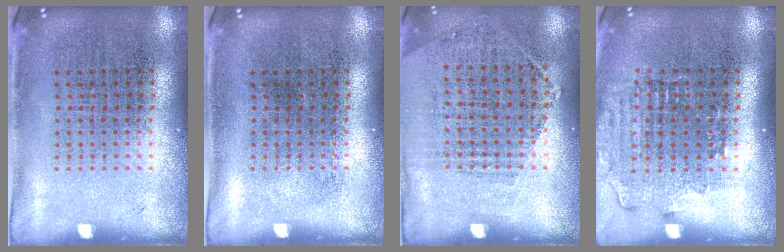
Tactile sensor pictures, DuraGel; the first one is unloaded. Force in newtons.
{"total": 0.0}
{"total": 1.1, "press": 1.0, "slide": 0.6}
{"total": 1.5, "press": 1.3, "slide": 0.7}